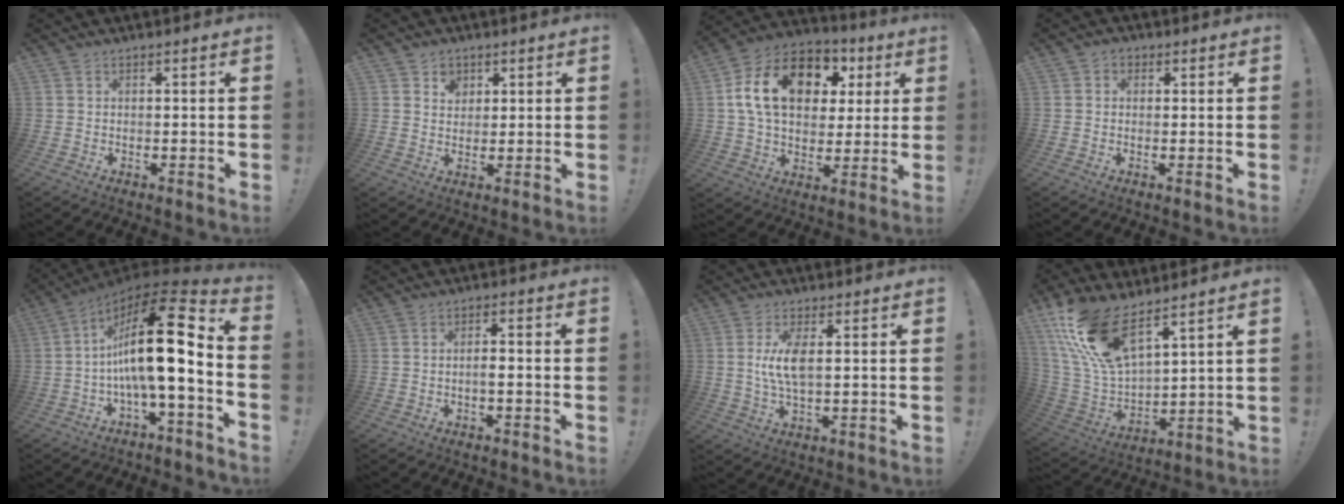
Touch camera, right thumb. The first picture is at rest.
{"total": 4.5, "force": [2.7, 3.5, 1.2], "torque": [-0.003, -0.015, 0.045]}
{"total": 19.9, "force": [5.9, 13.9, 12.9], "torque": [-0.210, -0.004, 0.110]}
{"total": 1.9, "force": [0.0, 1.7, 1.0], "torque": [-0.012, 0.002, -0.003]}
{"total": 21.1, "force": [1.4, 4.7, 20.6], "torque": [-0.344, -0.019, 0.010]}
{"total": 2.8, "force": [-1.2, 0.5, 2.5], "torque": [-0.051, -0.001, -0.023]}
{"total": 7.3, "force": [0.9, 2.6, 6.8], "torque": [-0.123, -0.010, 0.010]}
{"total": 17.6, "force": [12.3, 6.5, 10.7], "torque": [-0.224, -0.080, 0.224]}